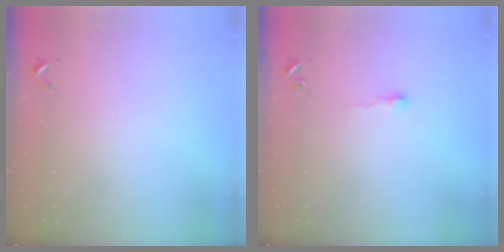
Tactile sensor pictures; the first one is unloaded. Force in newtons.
{"total": 3.4, "press": 3.4, "slide": 0.2}